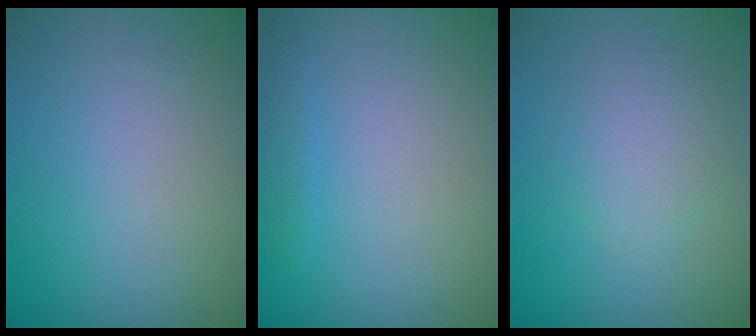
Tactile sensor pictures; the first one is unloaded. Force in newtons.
{"total": 1.2, "press": 1.2, "slide": 0.1}
{"total": 3.0, "press": 3.0, "slide": 0.1}